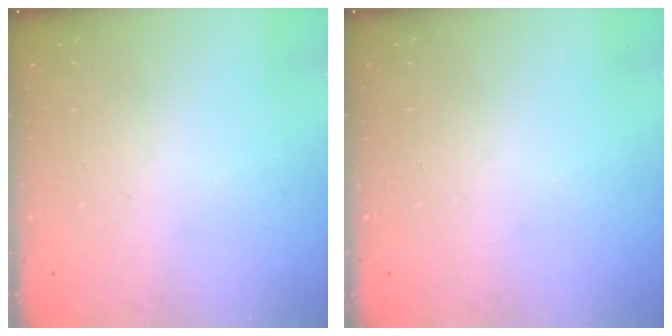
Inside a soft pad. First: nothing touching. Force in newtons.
{"total": 0.0}